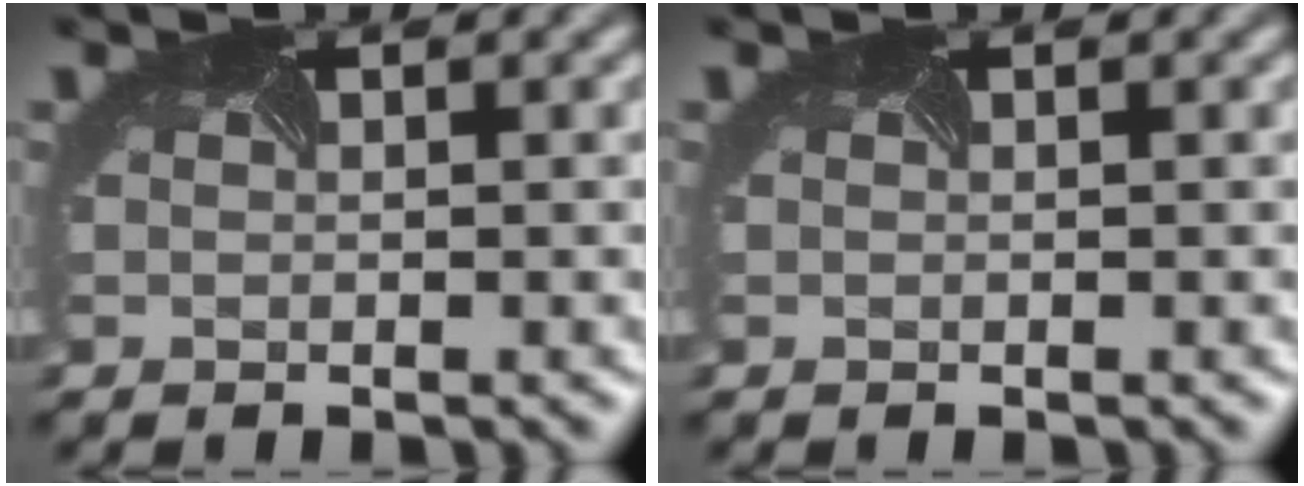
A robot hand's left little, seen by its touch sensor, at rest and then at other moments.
{"total": 0.0}